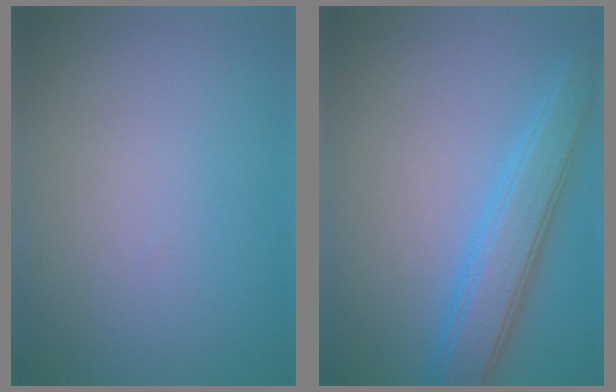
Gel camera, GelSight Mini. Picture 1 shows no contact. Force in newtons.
{"total": 5.0, "press": 5.0, "slide": 0.1}